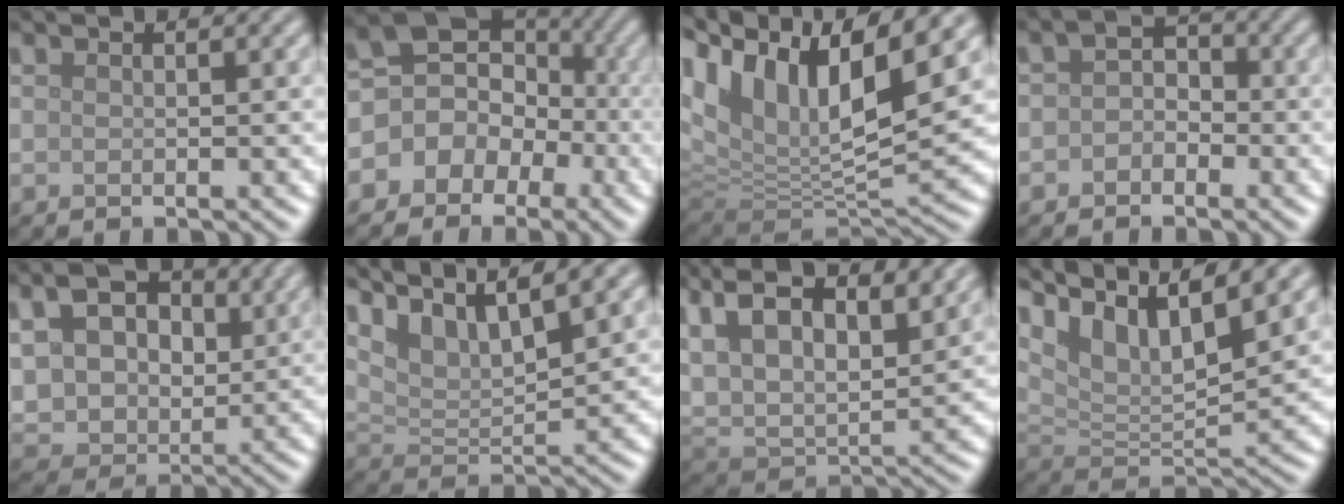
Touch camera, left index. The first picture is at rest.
{"total": 8.7, "force": [-1.3, 8.0, 3.1], "torque": [-0.038, 0.037, -0.060]}
{"total": 14.3, "force": [7.2, 6.3, 10.6], "torque": [-0.216, 0.026, 0.133]}
{"total": 2.2, "force": [-0.9, 1.7, 1.0], "torque": [-0.013, 0.008, -0.023]}
{"total": 7.9, "force": [2.7, 5.5, 5.1], "torque": [-0.114, 0.004, 0.039]}
{"total": 7.7, "force": [5.7, 2.1, 4.8], "torque": [-0.100, 0.006, 0.103]}
{"total": 15.4, "force": [8.1, 7.4, 10.8], "torque": [-0.230, 0.046, 0.126]}
{"total": 11.1, "force": [7.6, 3.4, 7.4], "torque": [-0.145, 0.005, 0.134]}